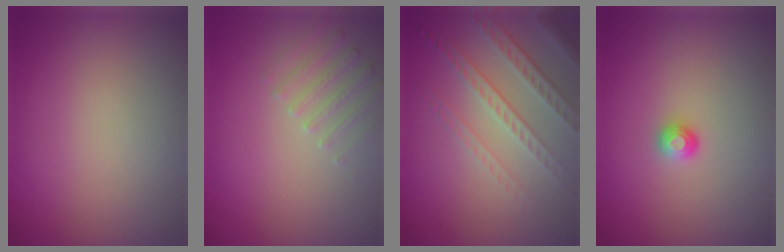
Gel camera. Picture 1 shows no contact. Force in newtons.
{"total": 1.9, "press": 1.8, "slide": 0.6}
{"total": 4.5, "press": 3.1, "slide": 3.3}
{"total": 1.2, "press": 1.1, "slide": 0.3}